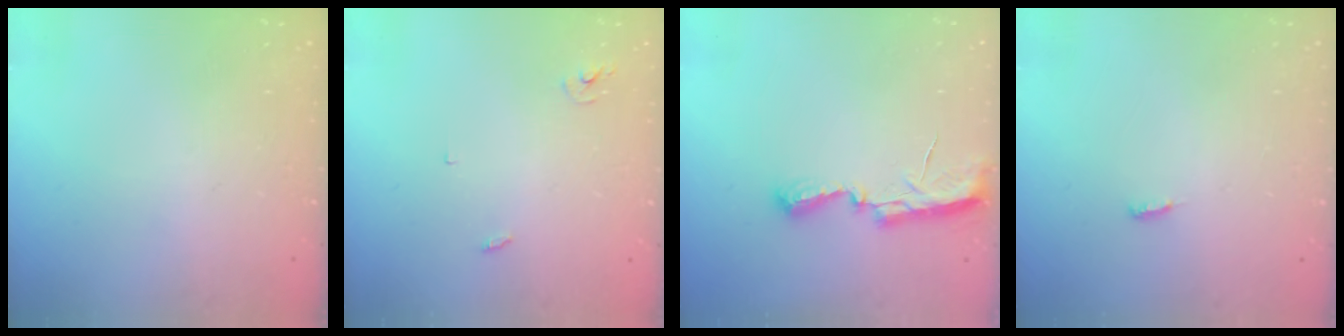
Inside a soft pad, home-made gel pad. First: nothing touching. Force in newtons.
{"total": 2.5, "press": 2.5, "slide": 0.2}
{"total": 7.0, "press": 7.0, "slide": 0.5}
{"total": 4.9, "press": 4.2, "slide": 2.5}